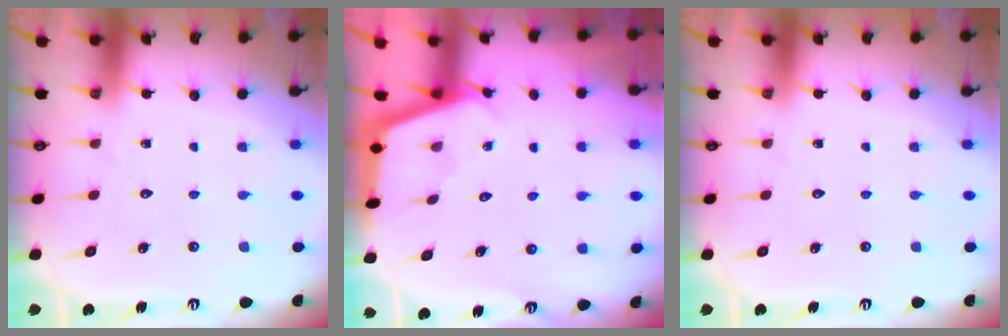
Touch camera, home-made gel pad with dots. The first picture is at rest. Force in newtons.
{"total": 2.5, "press": 2.5, "slide": 0.2}
{"total": 0.0}